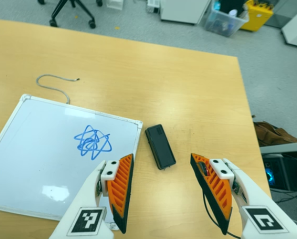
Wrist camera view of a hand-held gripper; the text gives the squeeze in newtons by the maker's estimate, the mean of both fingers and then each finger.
{"total": 0.0}